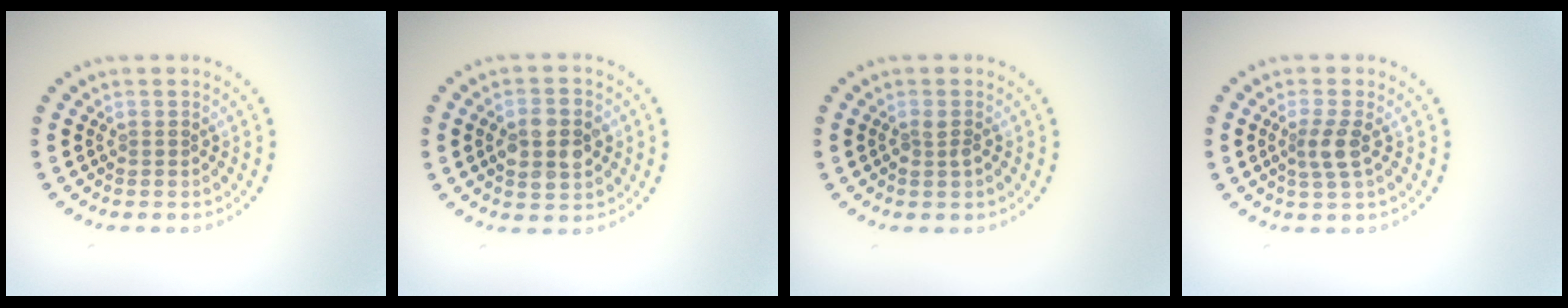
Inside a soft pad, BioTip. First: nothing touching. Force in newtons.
{"total": 4.4, "press": 4.4, "slide": 0.2}
{"total": 0.9, "press": 0.8, "slide": 0.3}
{"total": 2.2, "press": 1.8, "slide": 1.4}